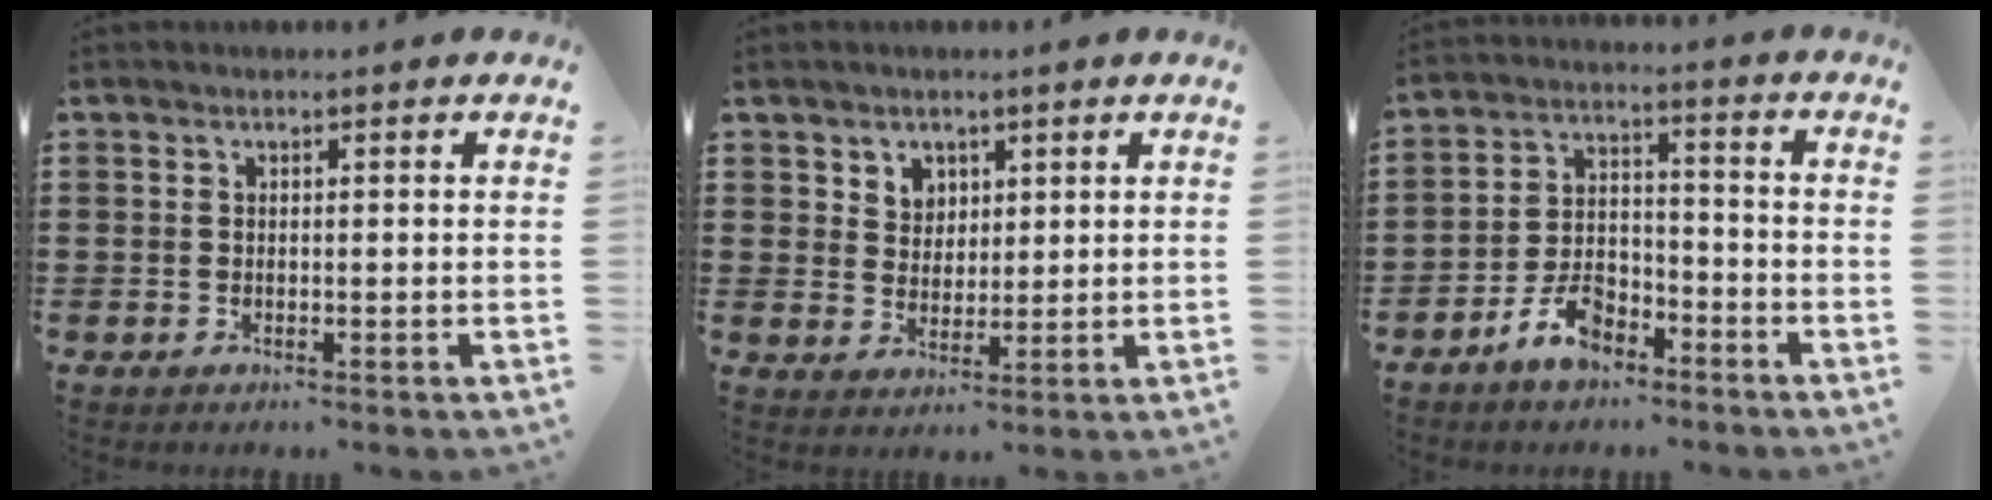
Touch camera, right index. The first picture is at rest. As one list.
[{"total": 3.6, "force": [2.2, 2.8, 0.3], "torque": [-0.019, 0.008, 0.042]}, {"total": 6.6, "force": [-4.9, 3.1, 3.2], "torque": [-0.072, 0.019, -0.096]}]